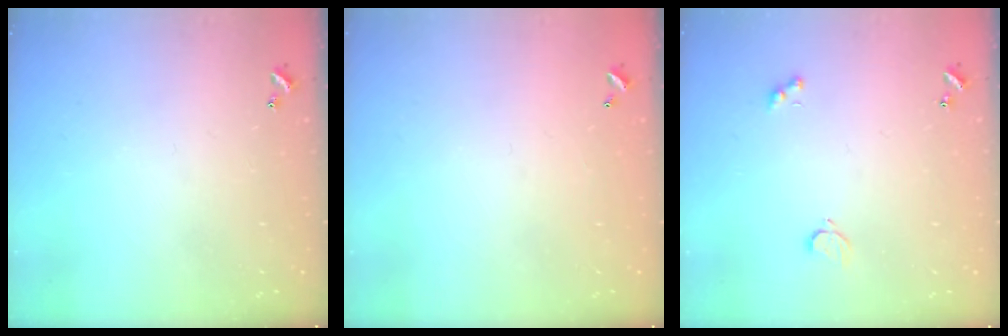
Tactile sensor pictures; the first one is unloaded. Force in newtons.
{"total": 2.8, "press": 2.8, "slide": 0.1}
{"total": 0.9, "press": 0.8, "slide": 0.4}